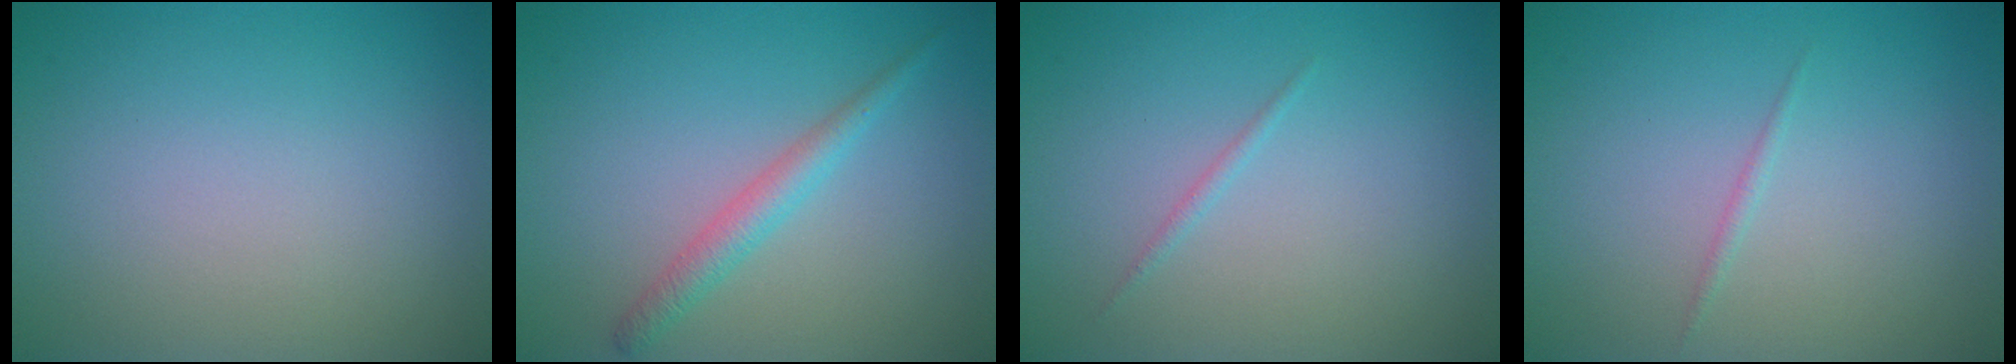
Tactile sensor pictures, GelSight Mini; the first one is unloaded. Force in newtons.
{"total": 2.1, "press": 2.1, "slide": 0.1}
{"total": 0.6, "press": 0.6, "slide": 0.0}
{"total": 0.5, "press": 0.5, "slide": 0.0}